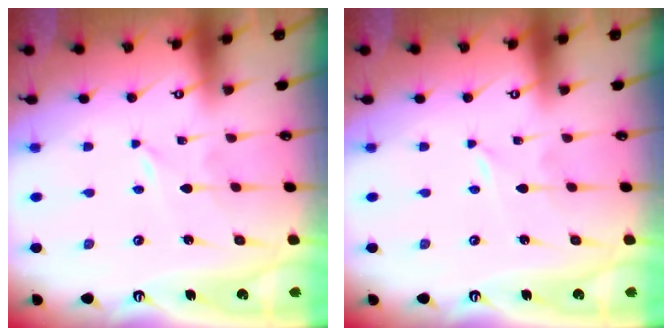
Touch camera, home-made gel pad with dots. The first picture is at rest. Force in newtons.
{"total": 0.0}